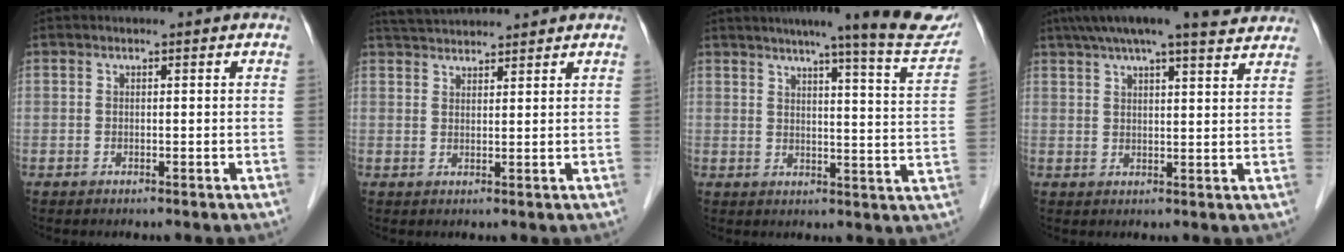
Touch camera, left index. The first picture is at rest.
{"total": 5.4, "force": [5.2, 0.5, 1.4], "torque": [-0.028, 0.037, 0.091]}
{"total": 16.3, "force": [13.6, -0.2, 8.9], "torque": [-0.109, -0.036, 0.150]}
{"total": 17.2, "force": [14.5, 2.8, 8.9], "torque": [-0.147, 0.049, 0.193]}